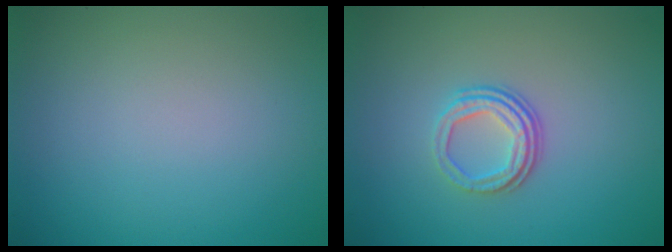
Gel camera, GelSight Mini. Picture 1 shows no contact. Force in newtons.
{"total": 3.1, "press": 2.3, "slide": 2.1}